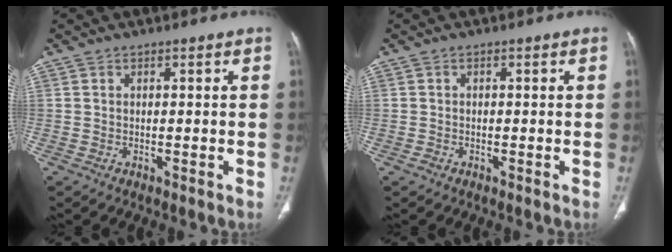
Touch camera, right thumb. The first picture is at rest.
{"total": 0.9, "force": [-0.5, 0.7, 0.2], "torque": [-0.002, 0.002, -0.012]}